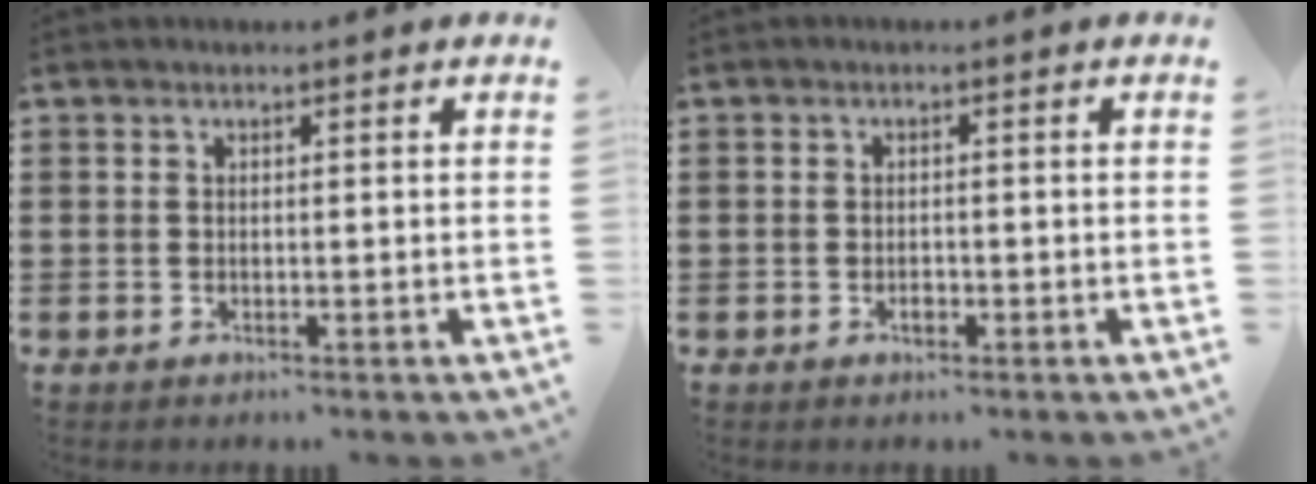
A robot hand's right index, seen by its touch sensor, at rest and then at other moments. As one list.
[{"total": 1.1, "force": [-0.6, 0.7, 0.6], "torque": [-0.014, -0.002, -0.012]}]